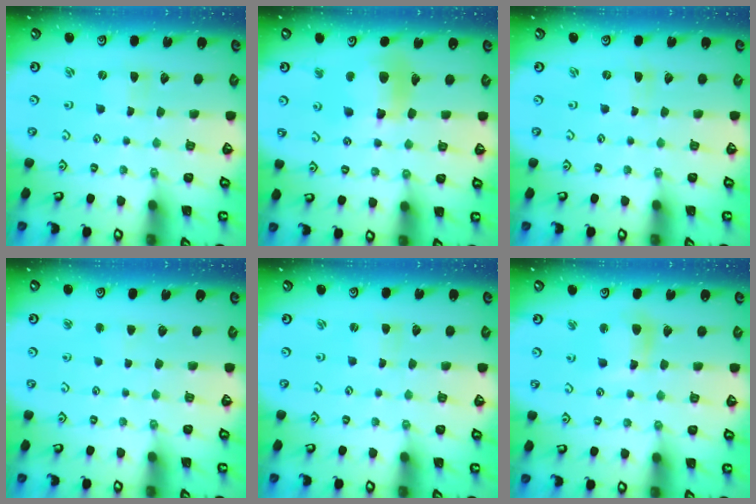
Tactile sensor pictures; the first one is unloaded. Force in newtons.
{"total": 13.1, "press": 13.0, "slide": 1.5}
{"total": 0.0}
{"total": 1.5, "press": 1.5, "slide": 0.3}
{"total": 0.8, "press": 0.8, "slide": 0.0}
{"total": 9.1, "press": 9.0, "slide": 1.4}